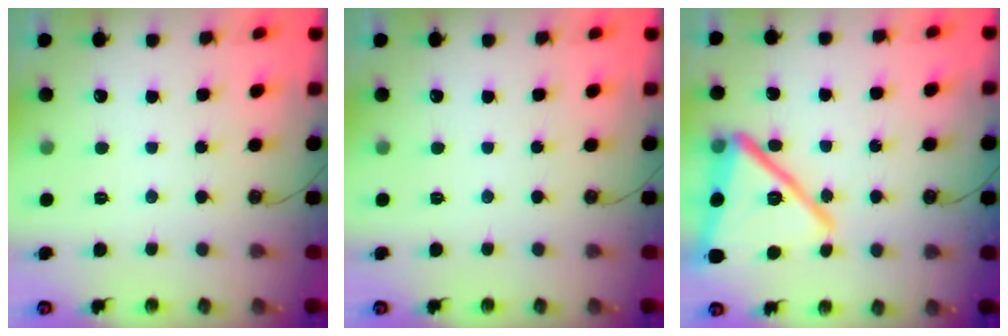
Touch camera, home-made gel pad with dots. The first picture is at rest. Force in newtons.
{"total": 0.0}
{"total": 21.8, "press": 20.7, "slide": 6.8}